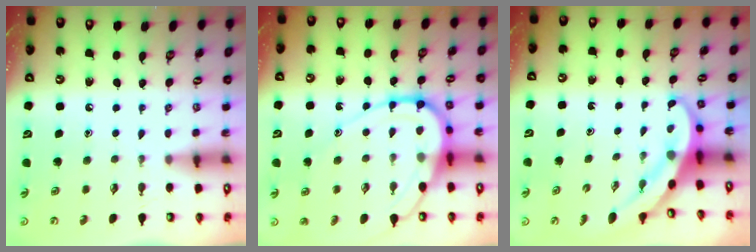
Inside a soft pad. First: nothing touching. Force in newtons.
{"total": 14.8, "press": 14.8, "slide": 1.5}
{"total": 3.8, "press": 3.7, "slide": 0.2}